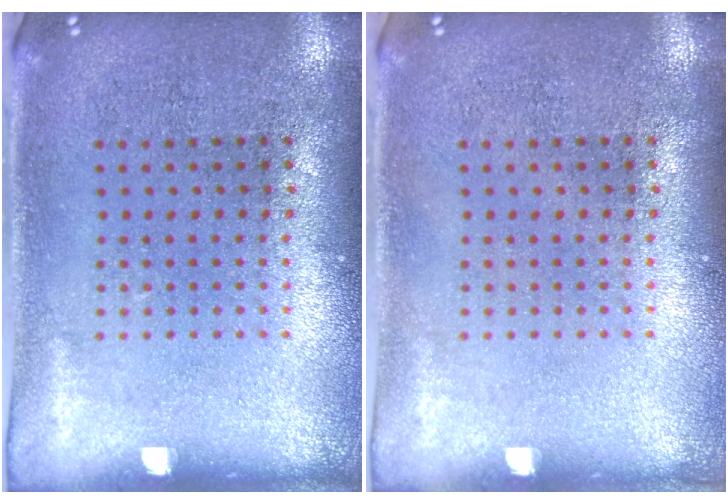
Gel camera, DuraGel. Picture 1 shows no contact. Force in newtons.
{"total": 0.0}